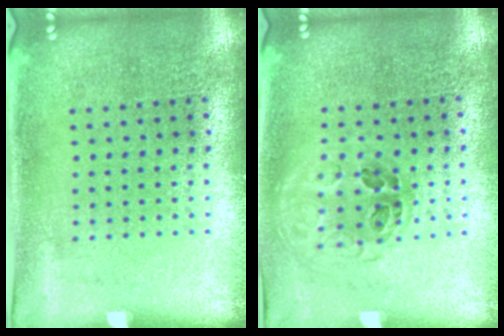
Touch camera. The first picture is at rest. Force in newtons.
{"total": 1.1, "press": 1.0, "slide": 0.6}